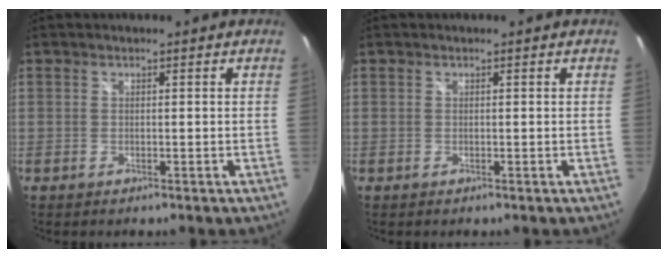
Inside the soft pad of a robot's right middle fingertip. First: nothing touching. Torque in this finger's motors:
{"motor_torque": [0.00, 0.00, 0.00, 0.01]}